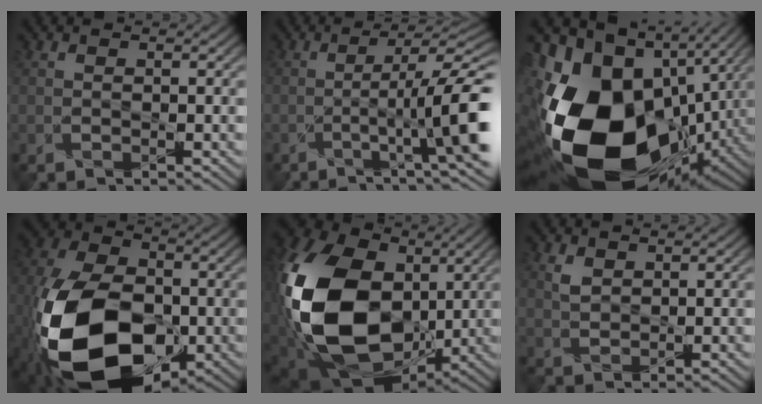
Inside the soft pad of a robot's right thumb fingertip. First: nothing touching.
{"total": 11.9, "force": [-2.7, 2.4, 11.3], "torque": [-0.160, -0.002, -0.040]}
{"total": 23.3, "force": [-4.4, 15.8, 16.6], "torque": [-0.359, -0.070, -0.041]}
{"total": 20.6, "force": [-6.5, 12.9, 14.7], "torque": [-0.320, -0.059, -0.107]}
{"total": 20.6, "force": [0.2, 15.0, 14.1], "torque": [-0.369, -0.028, 0.015]}
{"total": 1.7, "force": [1.1, 1.1, 0.6], "torque": [-0.022, -0.006, 0.028]}